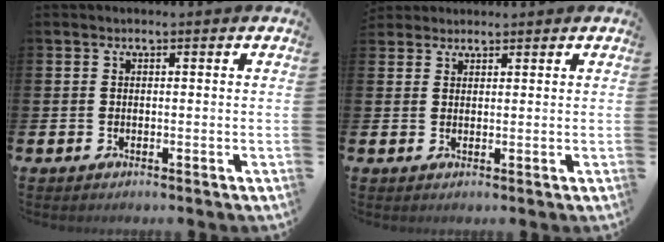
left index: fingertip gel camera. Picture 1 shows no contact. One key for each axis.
{"total": 2.1, "fx": 1.9, "fy": 0.8, "fz": -0.1, "tx": 0.005, "ty": -0.003, "tz": 0.035}